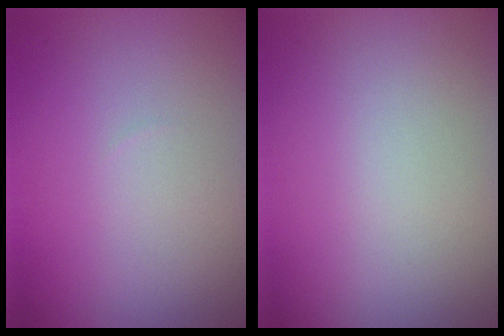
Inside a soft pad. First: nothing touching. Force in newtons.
{"total": 0.0}